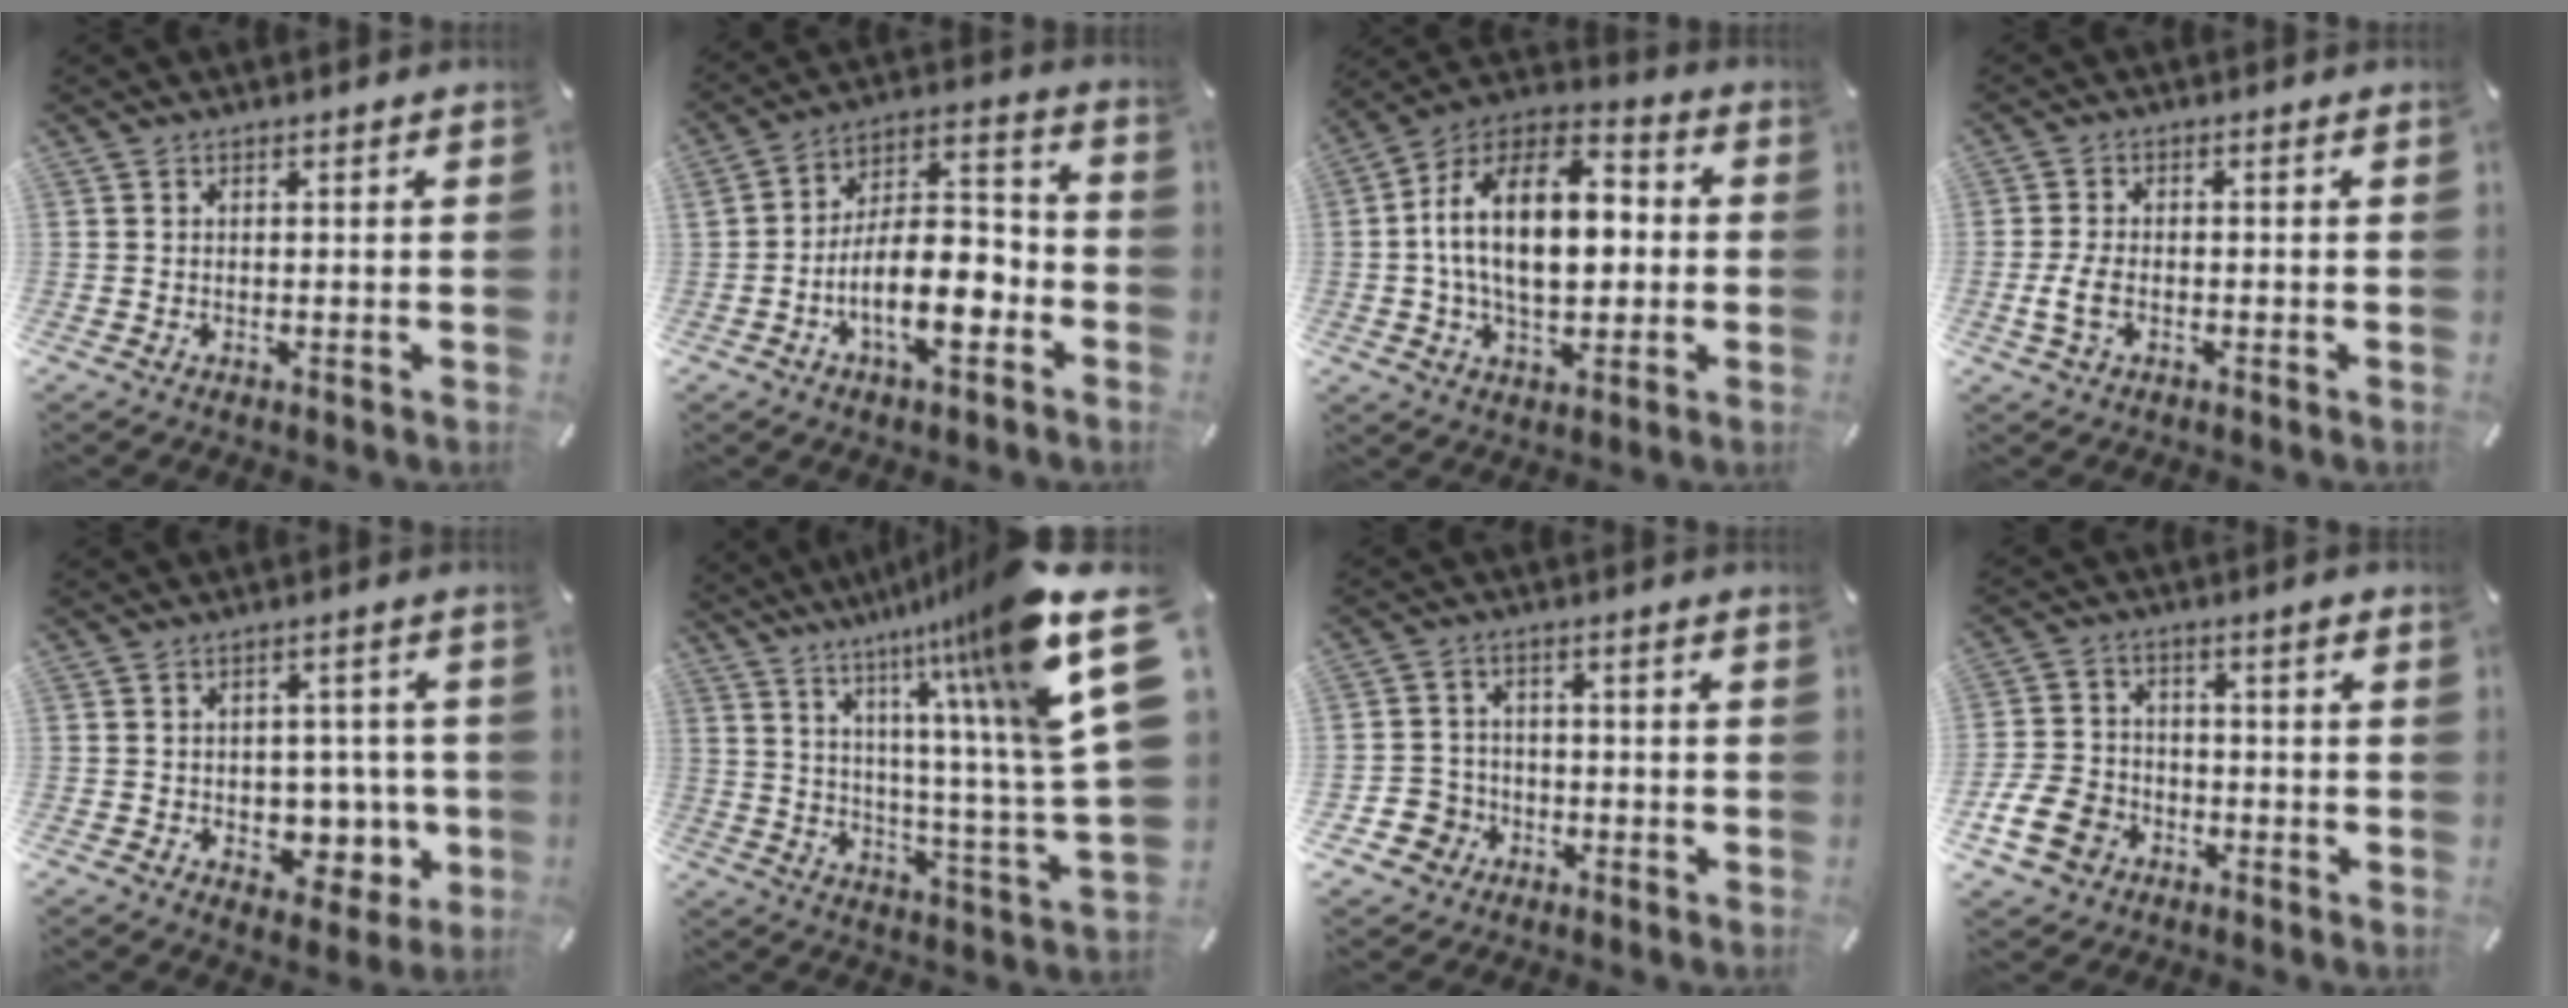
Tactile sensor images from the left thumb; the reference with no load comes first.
{"total": 14.2, "force": [-5.9, 6.7, 11.1], "torque": [-0.185, 0.017, -0.103]}
{"total": 18.6, "force": [0.3, 11.8, 14.5], "torque": [-0.278, 0.009, -0.003]}
{"total": 3.8, "force": [-1.2, 2.0, 2.9], "torque": [-0.060, 0.004, -0.022]}
{"total": 7.3, "force": [-0.6, 5.9, 4.3], "torque": [-0.037, -0.004, -0.008]}
{"total": 19.8, "force": [13.0, 1.8, 14.8], "torque": [-0.209, -0.110, 0.190]}
{"total": 6.0, "force": [-2.5, 5.4, 0.8], "torque": [-0.028, 0.018, -0.044]}
{"total": 9.8, "force": [-4.1, 7.8, 4.3], "torque": [-0.097, 0.026, -0.076]}